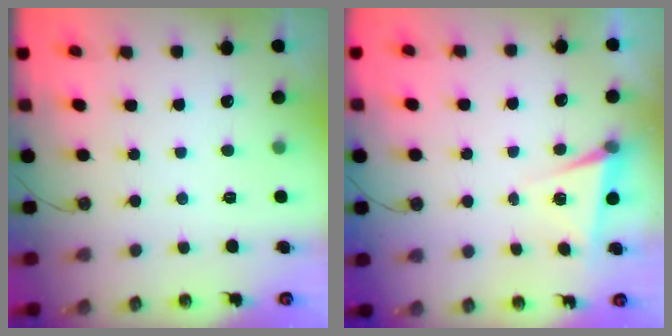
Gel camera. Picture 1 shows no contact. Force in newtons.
{"total": 4.4, "press": 3.4, "slide": 2.9}